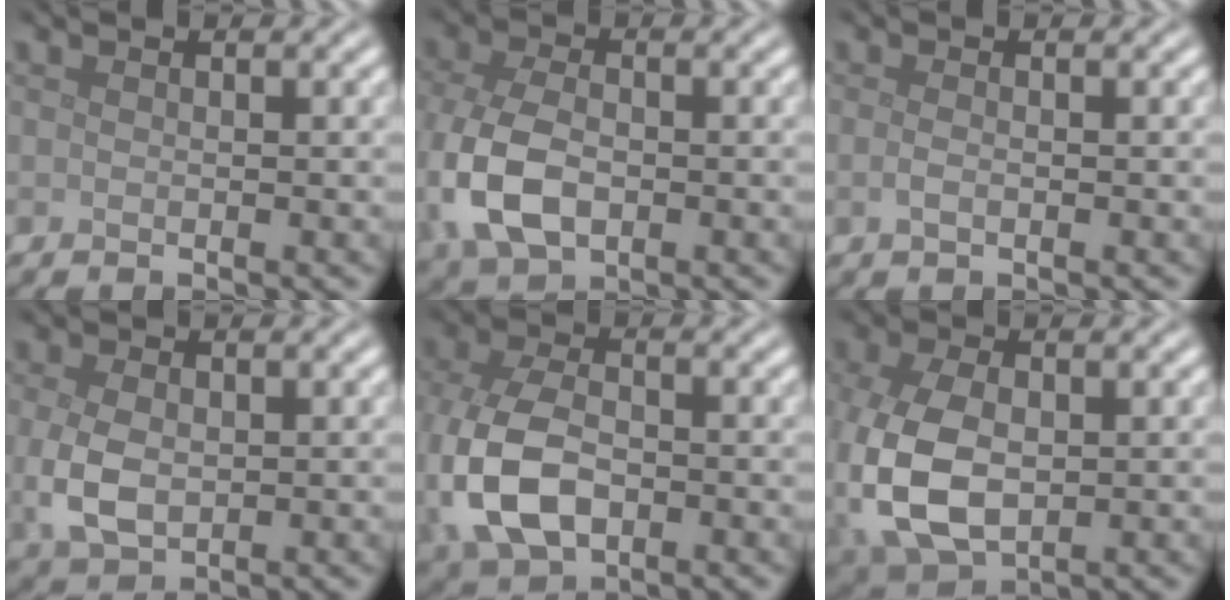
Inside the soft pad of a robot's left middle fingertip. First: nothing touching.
{"total": 7.3, "force": [-1.6, 4.6, 5.4], "torque": [-0.133, -0.011, -0.034]}
{"total": 1.0, "force": [-0.2, 0.4, 0.8], "torque": [-0.020, -0.003, -0.007]}
{"total": 4.1, "force": [-0.3, 2.8, 3.0], "torque": [-0.076, -0.008, 0.000]}
{"total": 8.6, "force": [-1.9, 5.5, 6.3], "torque": [-0.160, -0.017, -0.036]}
{"total": 8.2, "force": [-1.2, 5.0, 6.3], "torque": [-0.160, -0.017, -0.014]}